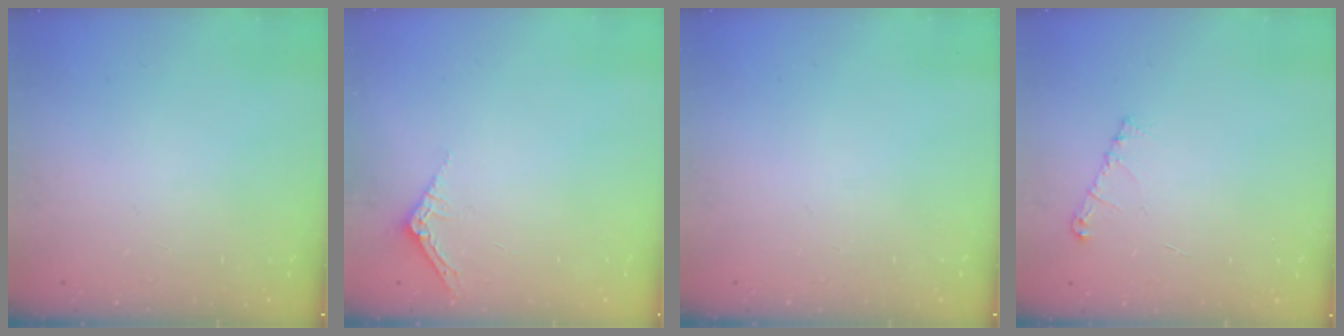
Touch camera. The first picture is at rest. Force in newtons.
{"total": 2.5, "press": 2.5, "slide": 0.2}
{"total": 0.0}
{"total": 5.9, "press": 5.9, "slide": 0.7}